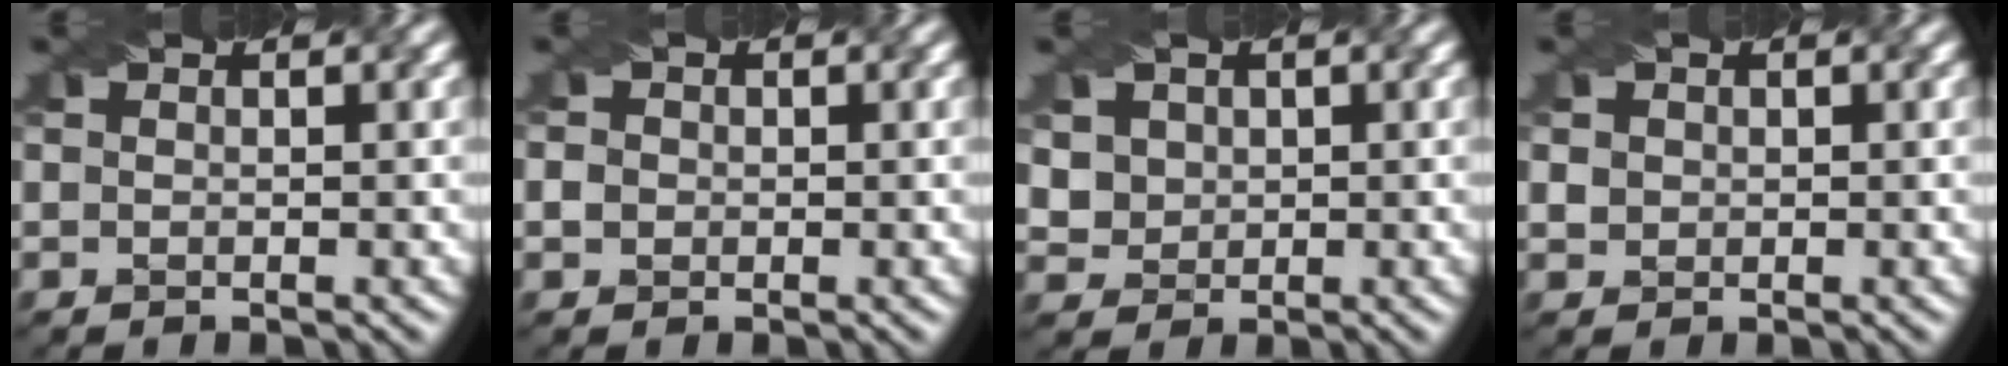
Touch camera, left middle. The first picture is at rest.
{"total": 1.2, "force": [-0.1, 1.1, 0.4], "torque": [-0.001, 0.014, -0.004]}
{"total": 3.5, "force": [1.6, 3.0, 1.1], "torque": [-0.040, 0.008, 0.035]}
{"total": 1.8, "force": [0.7, 1.5, 0.7], "torque": [-0.016, 0.011, 0.014]}